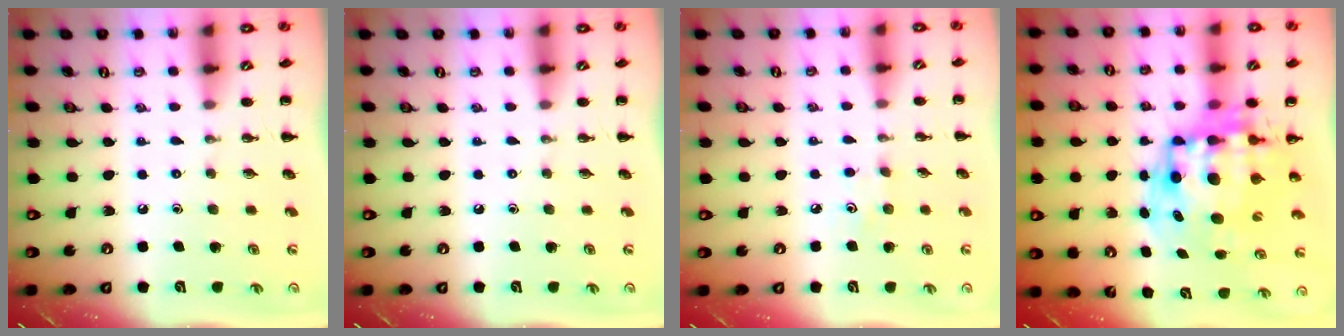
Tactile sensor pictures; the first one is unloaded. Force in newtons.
{"total": 0.0}
{"total": 2.6, "press": 2.4, "slide": 0.9}
{"total": 12.3, "press": 12.0, "slide": 2.9}